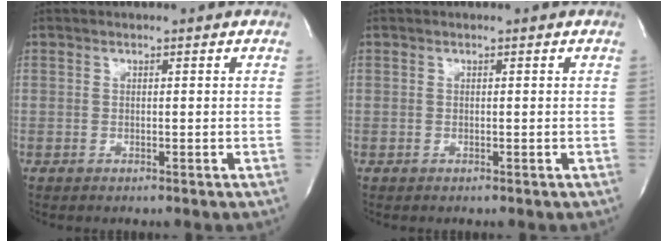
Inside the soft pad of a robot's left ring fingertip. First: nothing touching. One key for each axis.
{"total": 0.0}